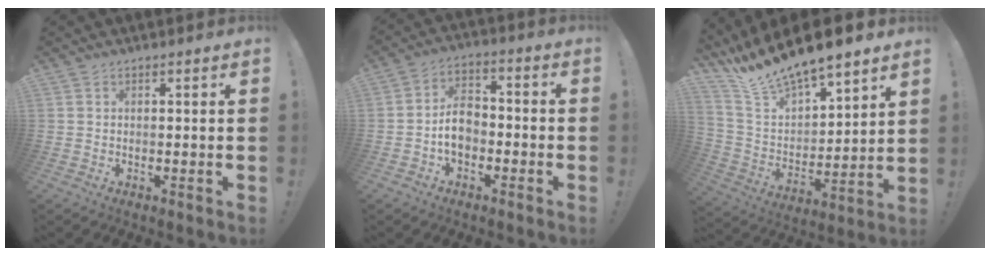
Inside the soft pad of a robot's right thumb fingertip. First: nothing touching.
{"total": 8.5, "force": [-2.5, 5.8, 5.6], "torque": [-0.094, 0.015, -0.045]}
{"total": 13.3, "force": [11.9, 3.5, 4.9], "torque": [-0.119, -0.097, 0.215]}